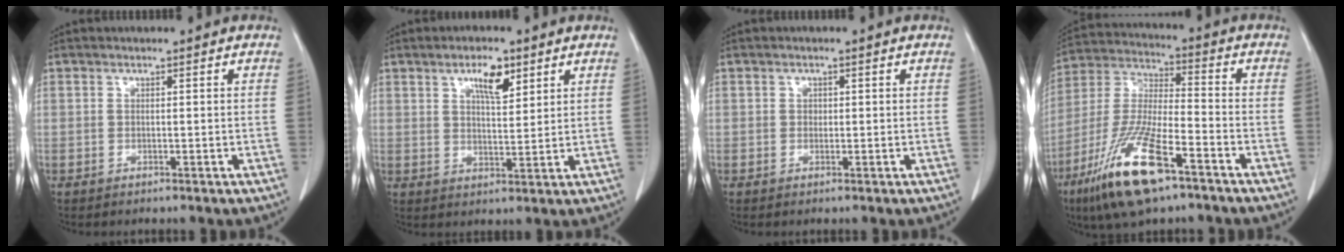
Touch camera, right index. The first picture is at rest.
{"total": 5.4, "force": [3.1, 1.8, 4.1], "torque": [-0.073, 0.001, 0.053]}
{"total": 0.8, "force": [0.2, 0.8, 0.4], "torque": [-0.003, 0.002, 0.002]}
{"total": 16.6, "force": [-9.5, 3.3, 13.2], "torque": [-0.287, -0.036, -0.173]}